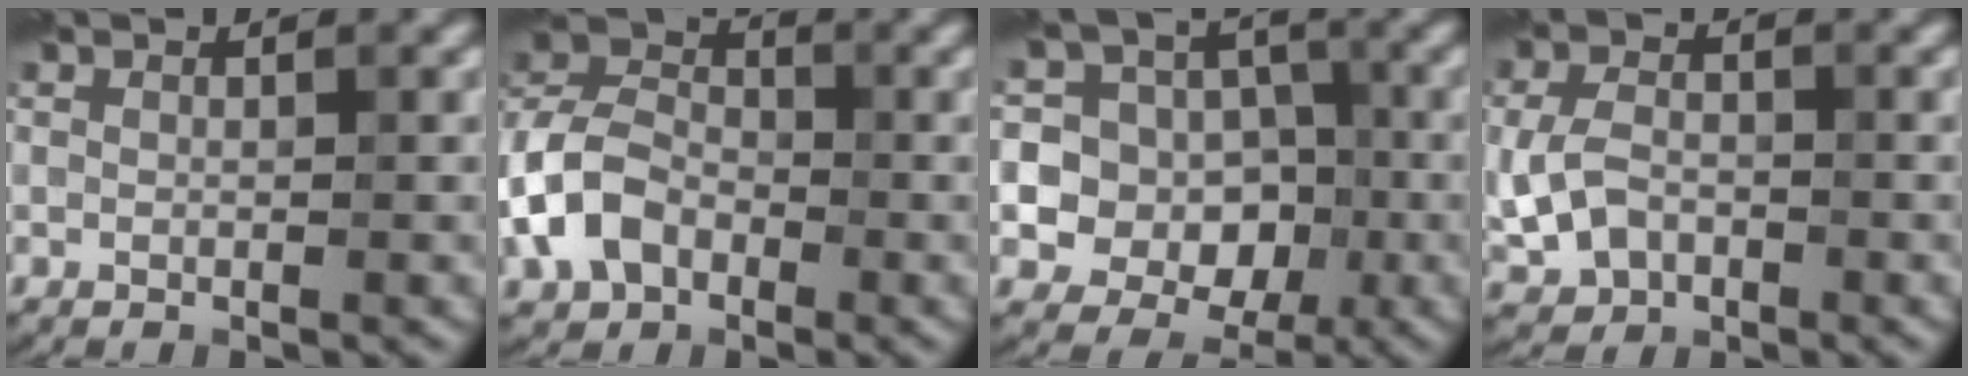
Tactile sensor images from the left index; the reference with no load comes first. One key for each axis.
{"total": 6.8, "fx": -2.6, "fy": 4.9, "fz": 3.9, "tx": -0.085, "ty": 0.010, "tz": -0.067}
{"total": 12.1, "fx": -1.3, "fy": 11.6, "fz": 3.1, "tx": -0.100, "ty": 0.024, "tz": -0.040}
{"total": 3.9, "fx": -0.8, "fy": 2.8, "fz": 2.5, "tx": -0.060, "ty": -0.004, "tz": -0.019}